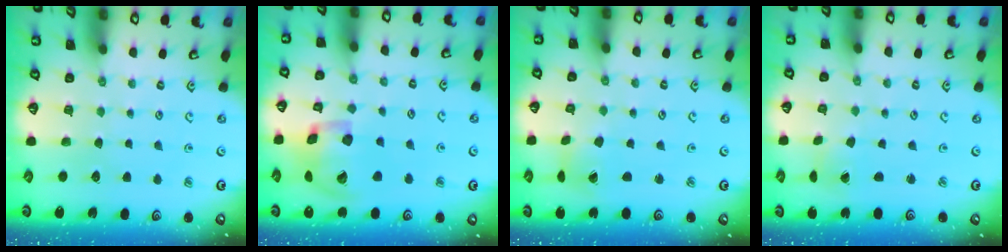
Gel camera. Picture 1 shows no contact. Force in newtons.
{"total": 19.1, "press": 18.9, "slide": 2.9}
{"total": 1.6, "press": 1.6, "slide": 0.3}
{"total": 1.5, "press": 1.5, "slide": 0.1}